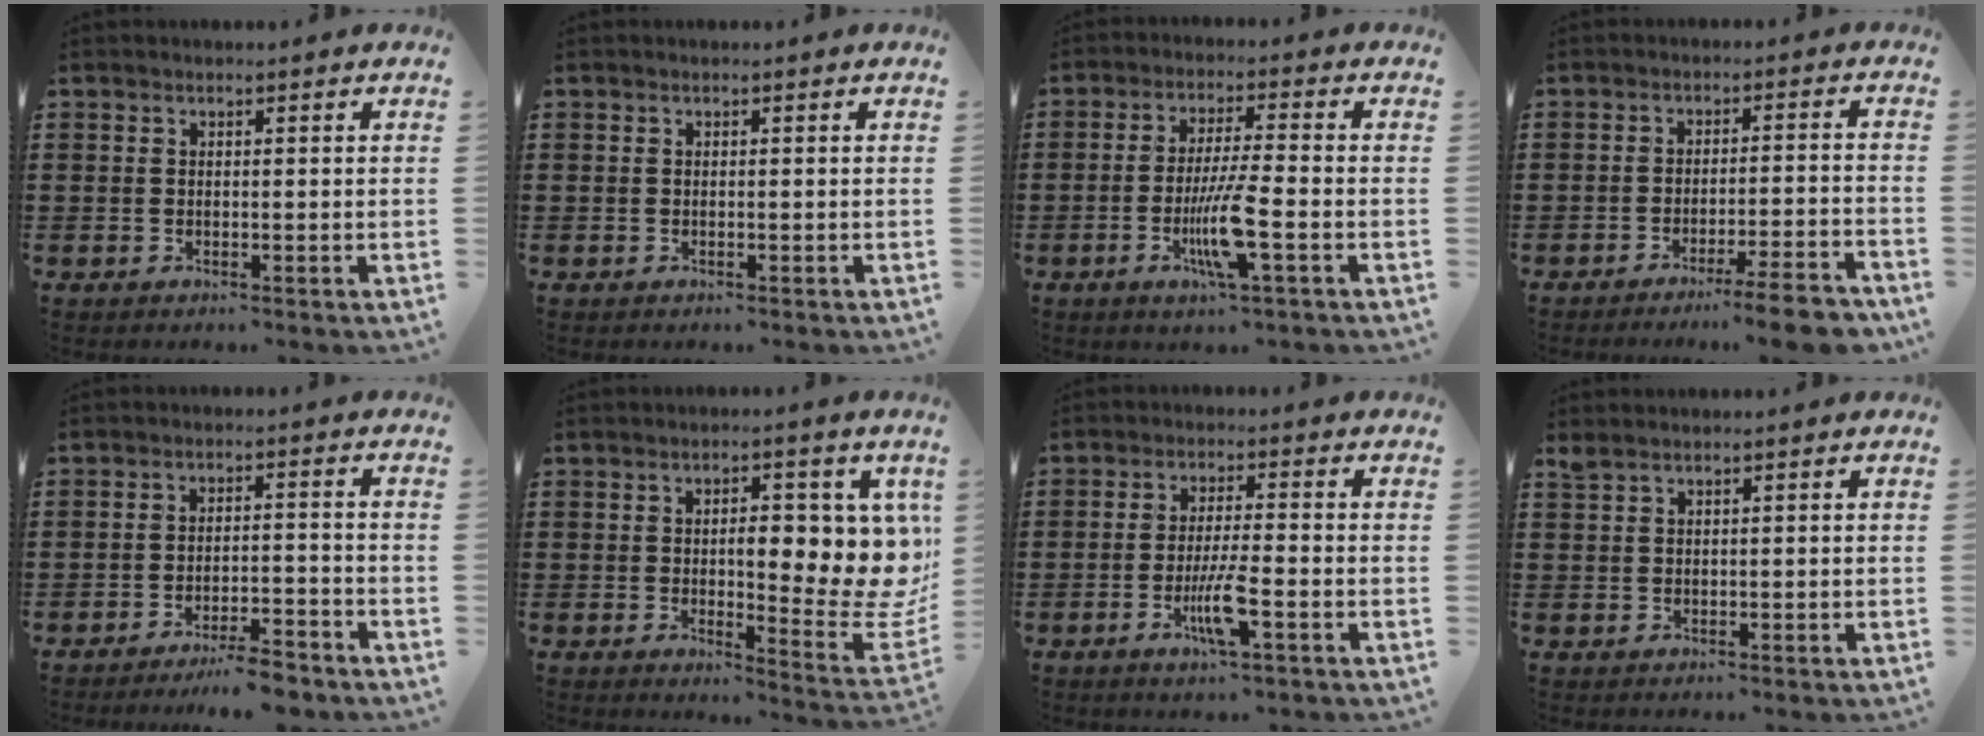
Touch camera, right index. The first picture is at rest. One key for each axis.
{"total": 0.0}
{"total": 8.1, "fx": -2.8, "fy": 0.6, "fz": 7.6, "tx": -0.152, "ty": -0.016, "tz": -0.055}
{"total": 6.8, "fx": -5.4, "fy": -0.2, "fz": 4.1, "tx": -0.061, "ty": -0.007, "tz": -0.098}
{"total": 4.9, "fx": -4.5, "fy": 0.0, "fz": 2.0, "tx": -0.034, "ty": -0.004, "tz": -0.086}
{"total": 10.3, "fx": 2.2, "fy": 4.1, "fz": 9.2, "tx": -0.112, "ty": -0.027, "tz": 0.029}
{"total": 6.1, "fx": -2.4, "fy": 0.6, "fz": 5.6, "tx": -0.111, "ty": -0.016, "tz": -0.046}
{"total": 0.9, "fx": 0.7, "fy": 0.2, "fz": 0.5, "tx": -0.013, "ty": 0.000, "tz": 0.013}